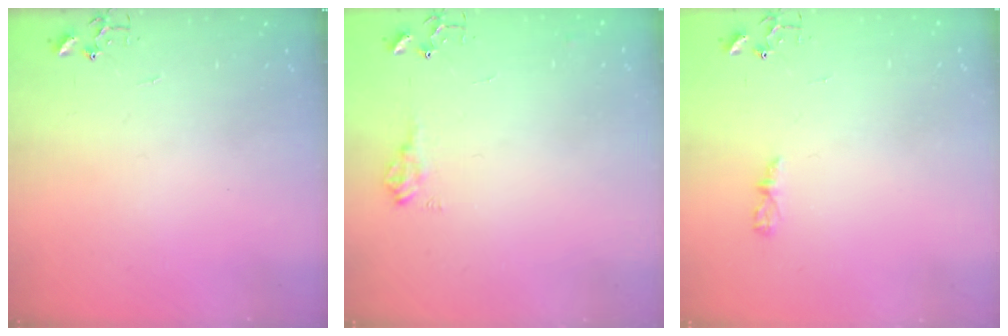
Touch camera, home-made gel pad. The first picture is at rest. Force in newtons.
{"total": 8.8, "press": 8.7, "slide": 1.0}
{"total": 4.4, "press": 4.4, "slide": 0.6}